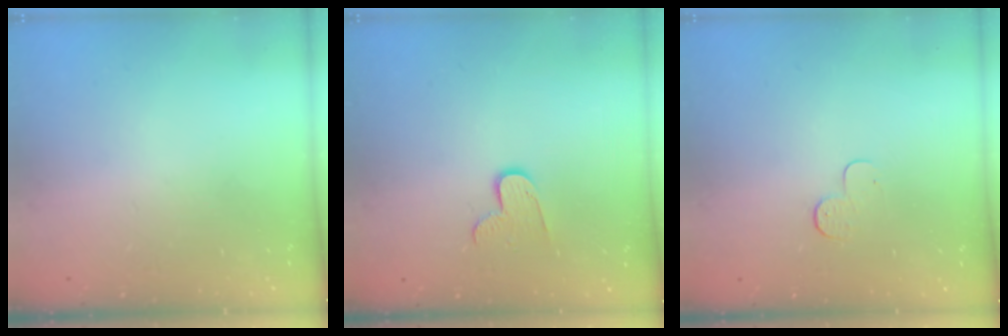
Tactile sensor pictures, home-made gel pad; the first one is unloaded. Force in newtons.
{"total": 7.6, "press": 7.6, "slide": 0.5}
{"total": 5.0, "press": 4.9, "slide": 0.5}